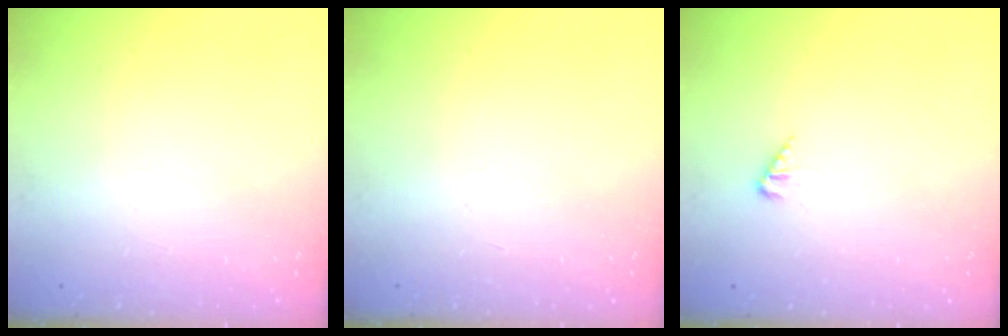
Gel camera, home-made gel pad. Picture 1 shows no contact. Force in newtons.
{"total": 0.0}
{"total": 1.5, "press": 1.5, "slide": 0.3}